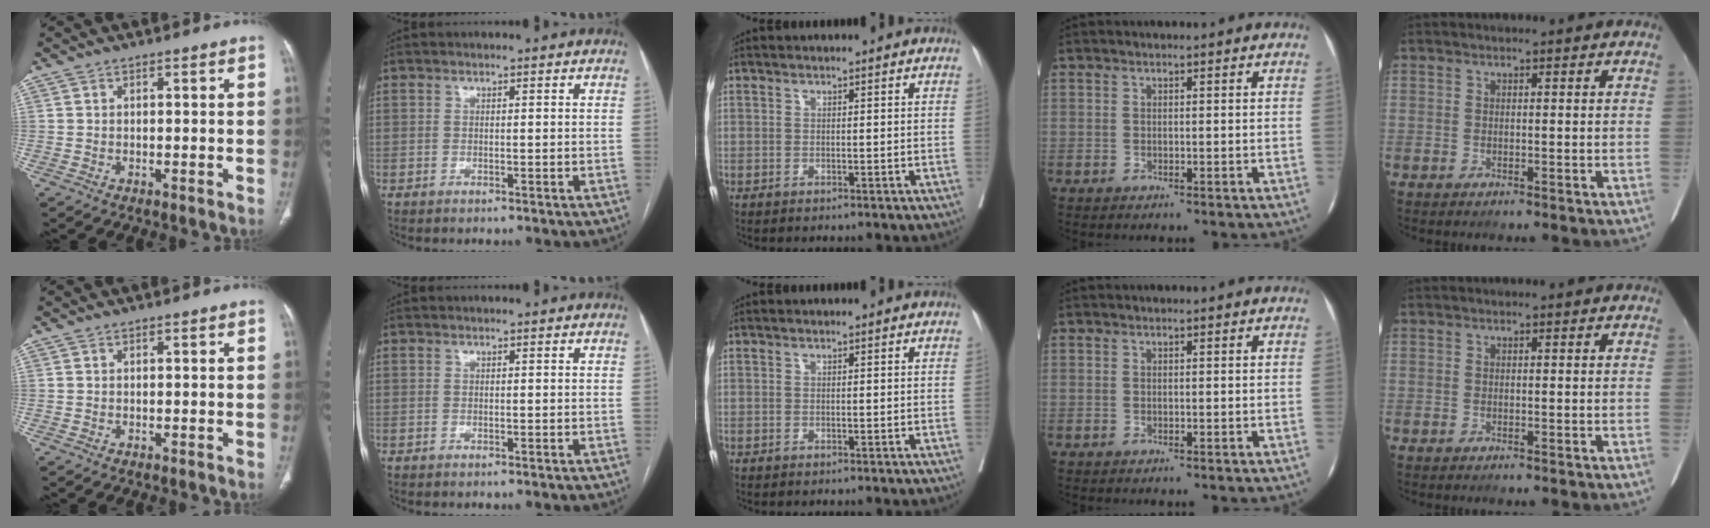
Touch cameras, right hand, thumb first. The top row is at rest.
{}